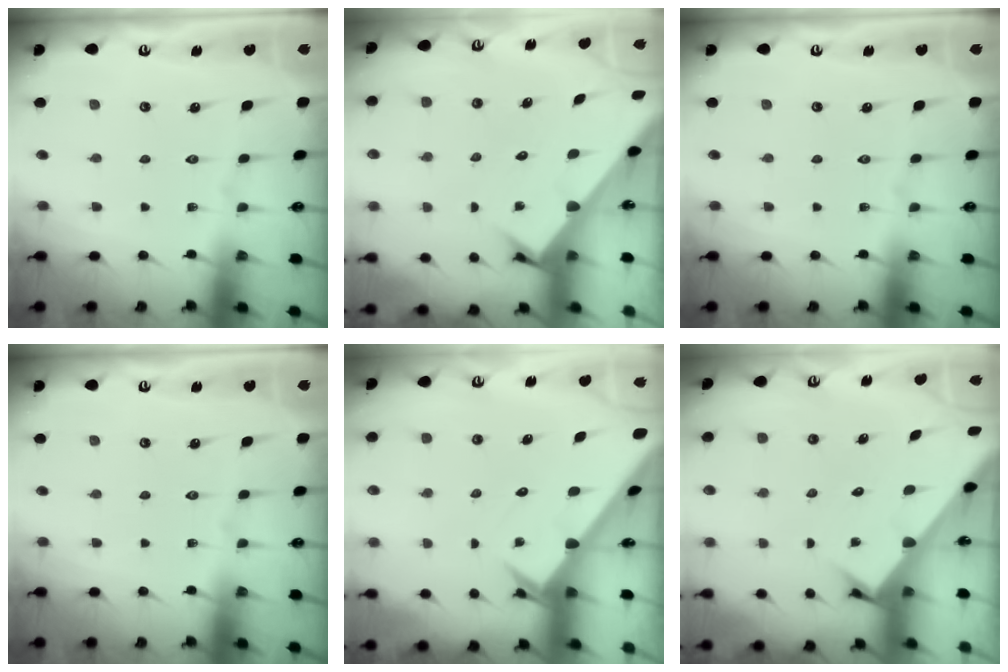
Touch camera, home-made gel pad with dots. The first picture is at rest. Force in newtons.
{"total": 2.9, "press": 2.9, "slide": 0.2}
{"total": 0.0}
{"total": 0.0}
{"total": 2.7, "press": 2.7, "slide": 0.2}
{"total": 2.9, "press": 2.9, "slide": 0.2}